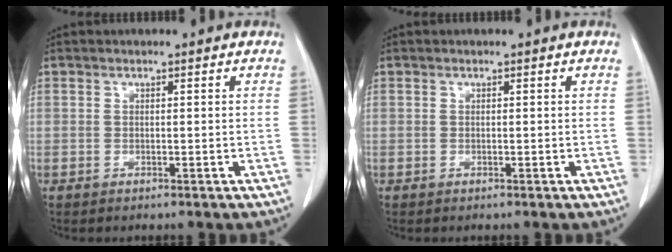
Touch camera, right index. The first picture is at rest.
{"total": 0.0}